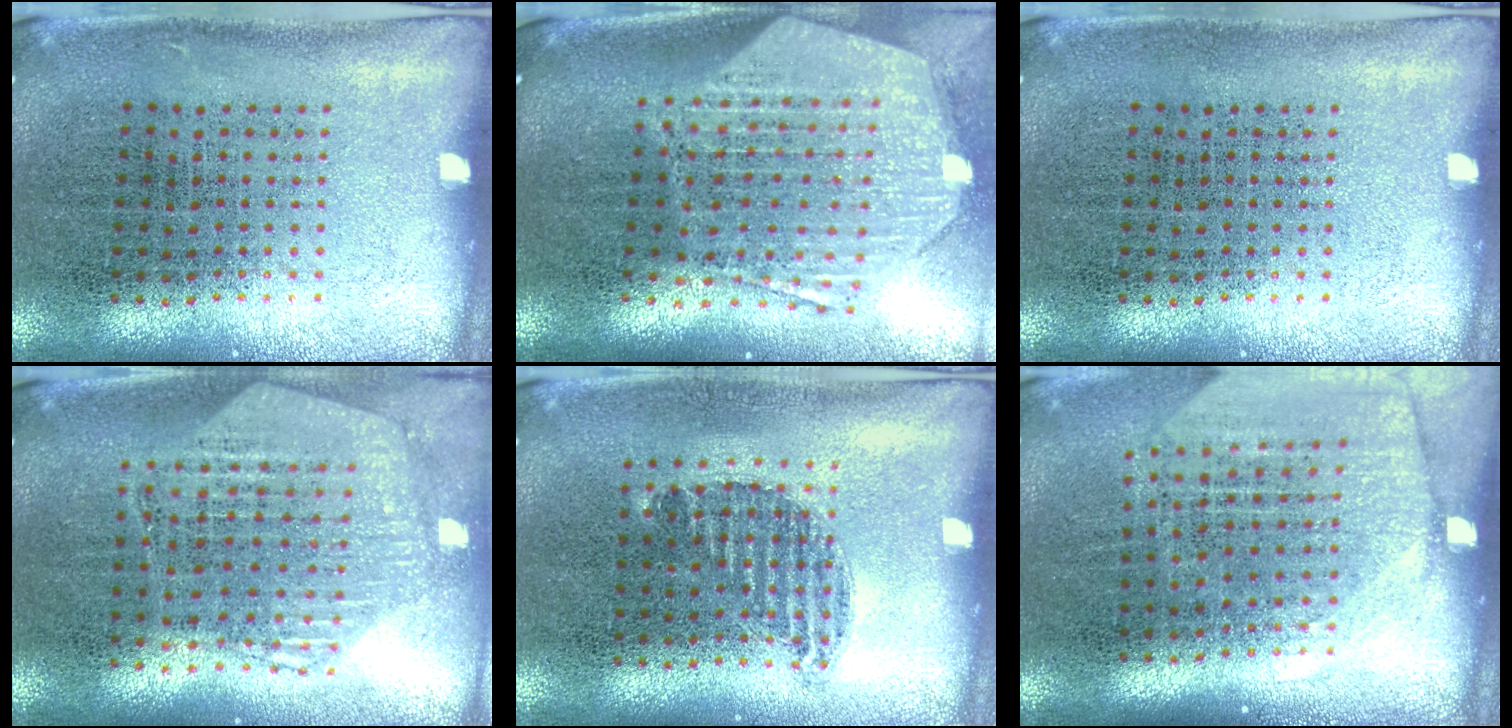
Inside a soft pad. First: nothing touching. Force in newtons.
{"total": 3.0, "press": 2.4, "slide": 1.8}
{"total": 0.0}
{"total": 1.1, "press": 1.1, "slide": 0.2}
{"total": 0.8, "press": 0.7, "slide": 0.5}
{"total": 1.9, "press": 1.6, "slide": 1.0}